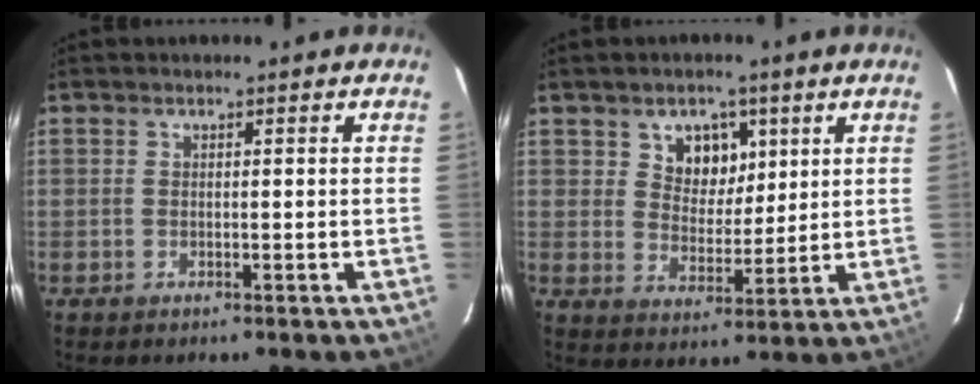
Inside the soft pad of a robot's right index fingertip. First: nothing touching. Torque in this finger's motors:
{"motor_torque": [-0.07, 0.12, -0.05, 0.00]}